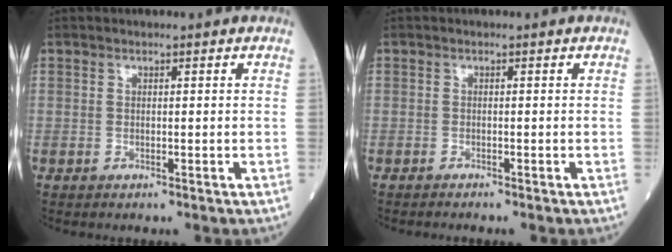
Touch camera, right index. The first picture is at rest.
{"total": 1.0, "force": [-0.9, -0.1, 0.3], "torque": [-0.006, 0.000, -0.014]}